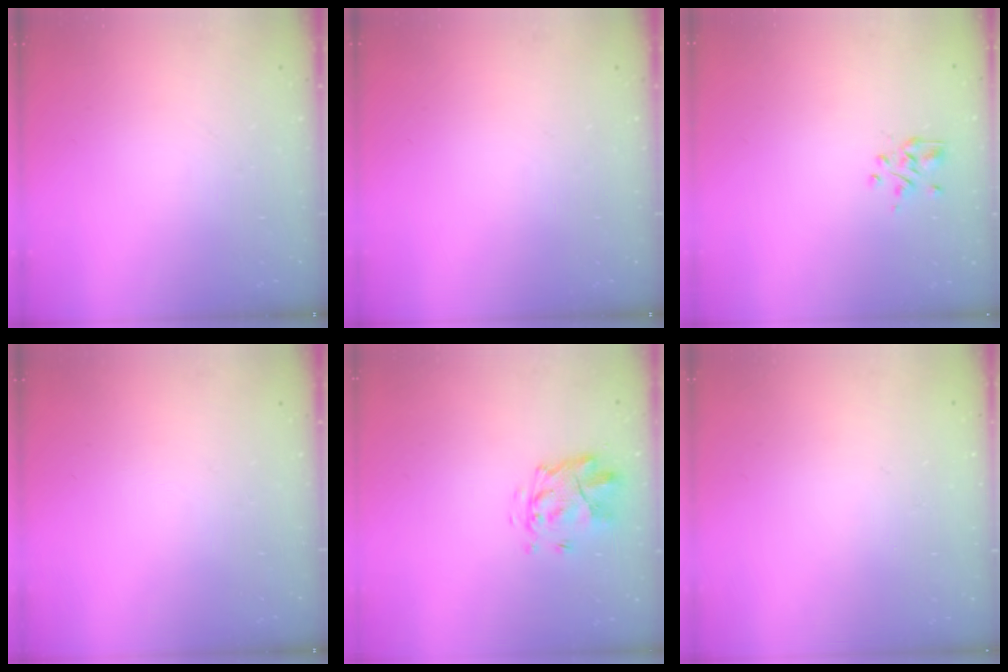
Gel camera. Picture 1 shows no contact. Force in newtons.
{"total": 0.0}
{"total": 1.9, "press": 1.7, "slide": 0.9}
{"total": 0.0}
{"total": 3.7, "press": 3.3, "slide": 1.6}
{"total": 1.6, "press": 1.6, "slide": 0.2}